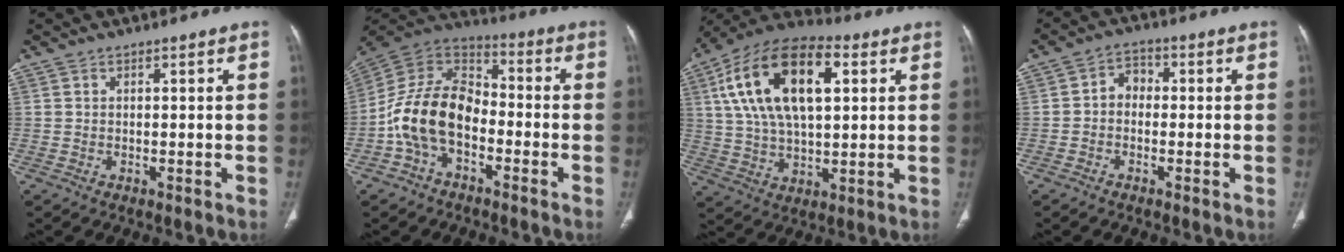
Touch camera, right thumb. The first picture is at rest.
{"total": 14.7, "force": [-4.4, 9.4, 10.4], "torque": [-0.188, 0.057, -0.093]}
{"total": 21.1, "force": [6.1, 10.7, 17.1], "torque": [-0.302, 0.010, 0.100]}
{"total": 3.8, "force": [-0.6, 3.0, 2.2], "torque": [-0.021, 0.018, -0.024]}